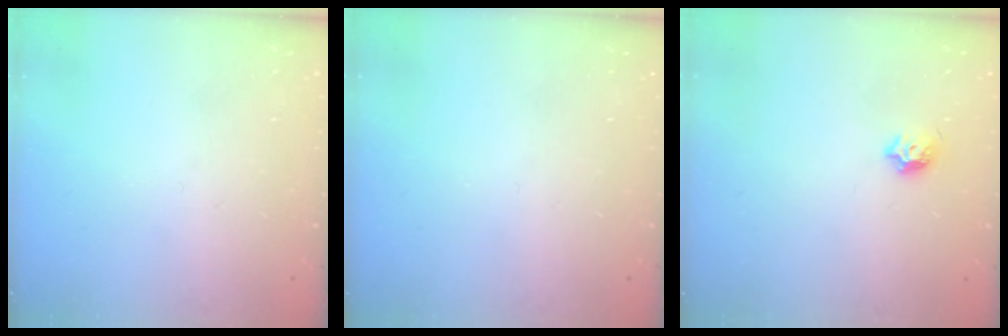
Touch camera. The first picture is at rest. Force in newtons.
{"total": 0.0}
{"total": 4.9, "press": 4.8, "slide": 0.8}